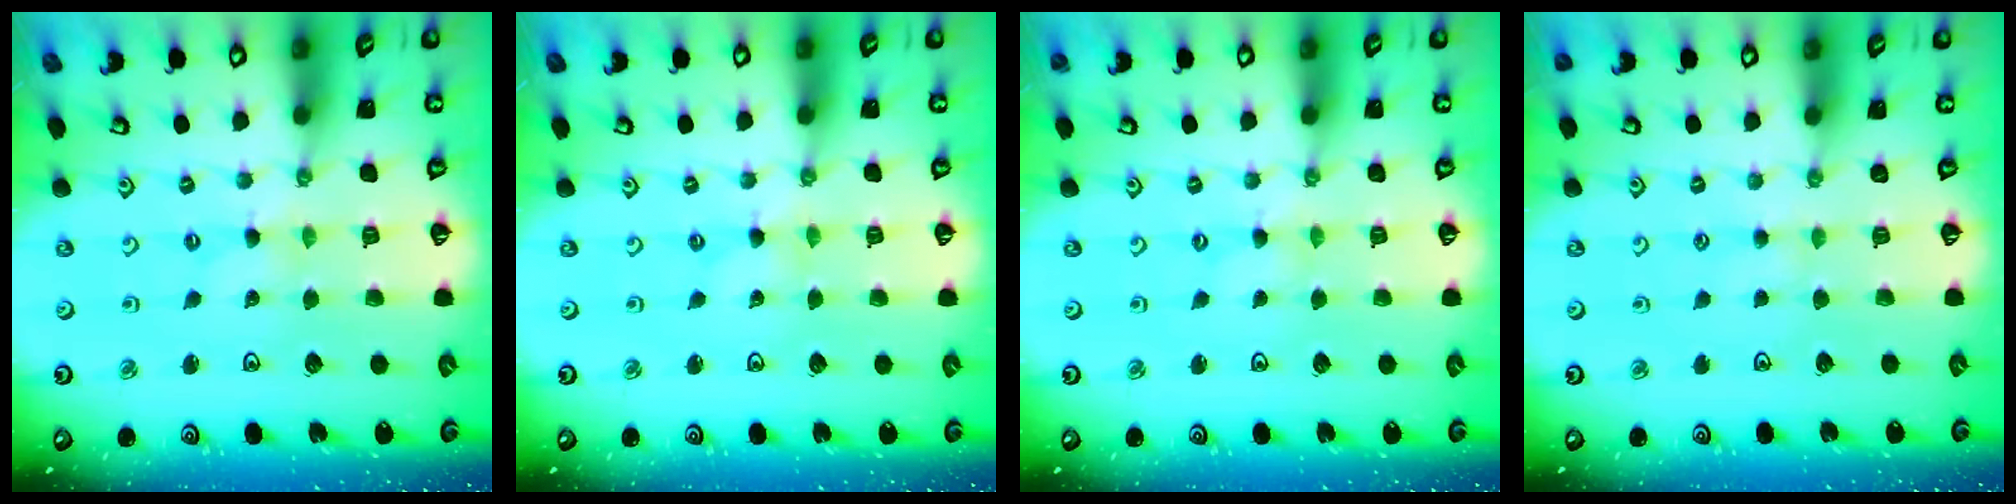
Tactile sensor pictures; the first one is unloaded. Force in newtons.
{"total": 0.0}
{"total": 0.0}
{"total": 1.8, "press": 1.7, "slide": 0.3}